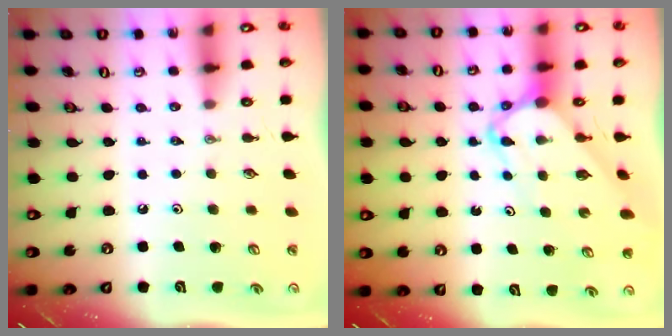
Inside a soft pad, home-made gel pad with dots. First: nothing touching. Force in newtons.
{"total": 5.3, "press": 5.3, "slide": 0.4}